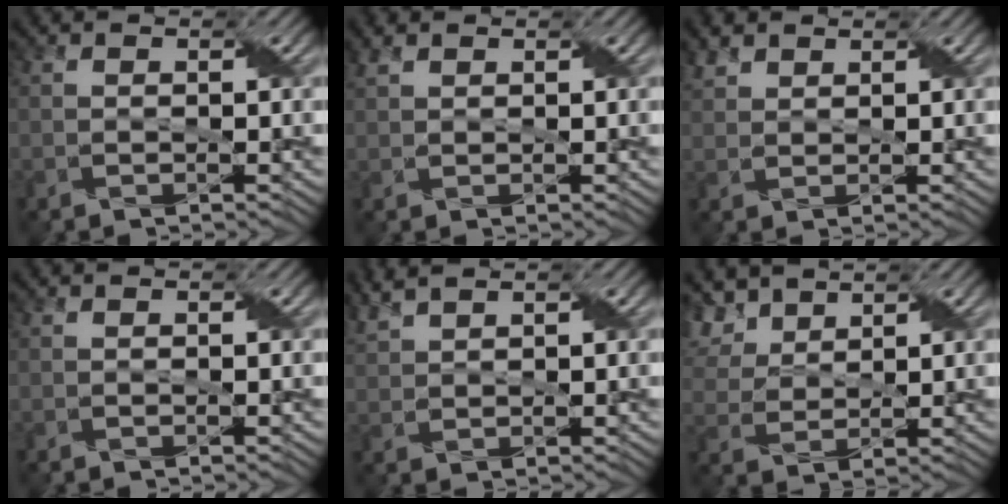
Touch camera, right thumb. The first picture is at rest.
{"total": 1.7, "force": [1.3, 0.8, 0.8], "torque": [-0.023, 0.009, 0.031]}
{"total": 2.7, "force": [2.1, 1.4, 1.0], "torque": [-0.031, 0.009, 0.045]}
{"total": 0.0}
{"total": 3.2, "force": [2.8, 0.4, 1.5], "torque": [-0.045, 0.014, 0.062]}
{"total": 5.9, "force": [4.3, 3.2, 2.6], "torque": [-0.081, 0.009, 0.094]}